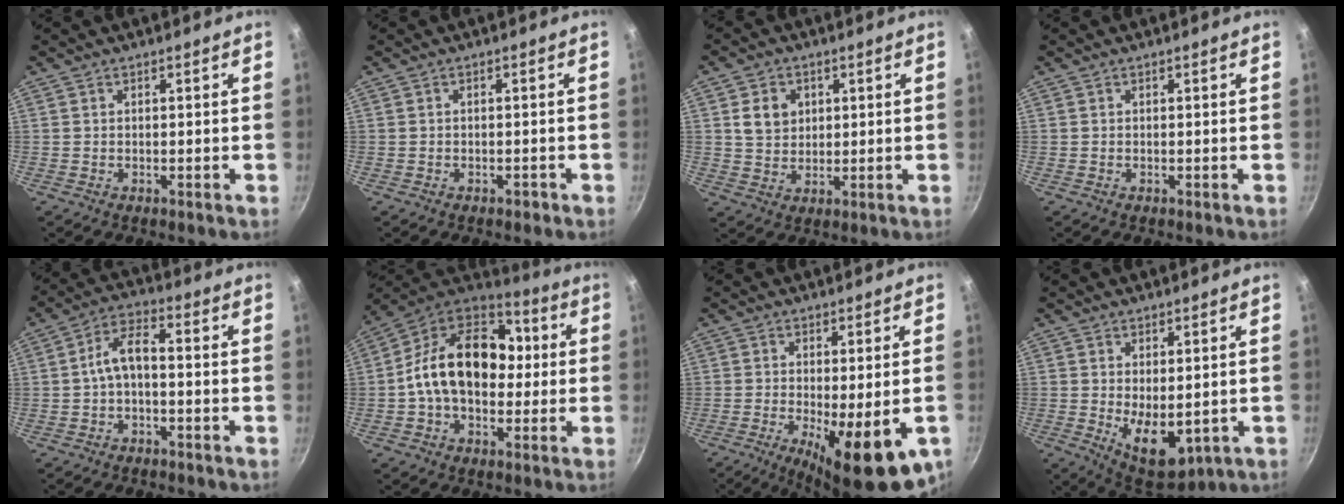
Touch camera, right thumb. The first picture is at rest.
{"total": 0.9, "force": [-0.6, 0.5, 0.4], "torque": [-0.005, 0.003, -0.011]}
{"total": 6.3, "force": [1.9, 5.2, 3.0], "torque": [-0.029, -0.009, 0.038]}
{"total": 0.0}
{"total": 6.4, "force": [-0.7, 3.3, 5.4], "torque": [-0.098, 0.031, -0.022]}
{"total": 20.0, "force": [0.3, 13.3, 14.9], "torque": [-0.223, 0.042, -0.001]}
{"total": 15.5, "force": [-5.8, 5.0, 13.5], "torque": [-0.169, -0.016, -0.071]}
{"total": 9.6, "force": [-1.4, 5.0, 8.0], "torque": [-0.104, -0.015, 0.001]}